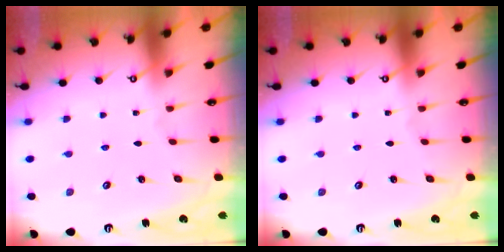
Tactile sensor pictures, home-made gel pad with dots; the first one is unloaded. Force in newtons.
{"total": 0.0}